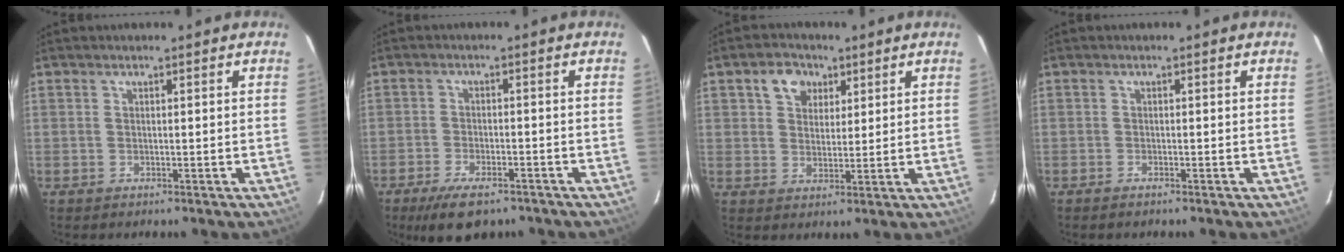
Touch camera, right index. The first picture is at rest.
{"total": 9.3, "force": [-6.9, 3.6, 5.2], "torque": [-0.114, -0.014, -0.111]}
{"total": 5.8, "force": [2.8, 4.5, 2.5], "torque": [-0.037, 0.017, 0.049]}
{"total": 1.0, "force": [-0.9, 0.2, 0.3], "torque": [-0.008, -0.001, -0.020]}